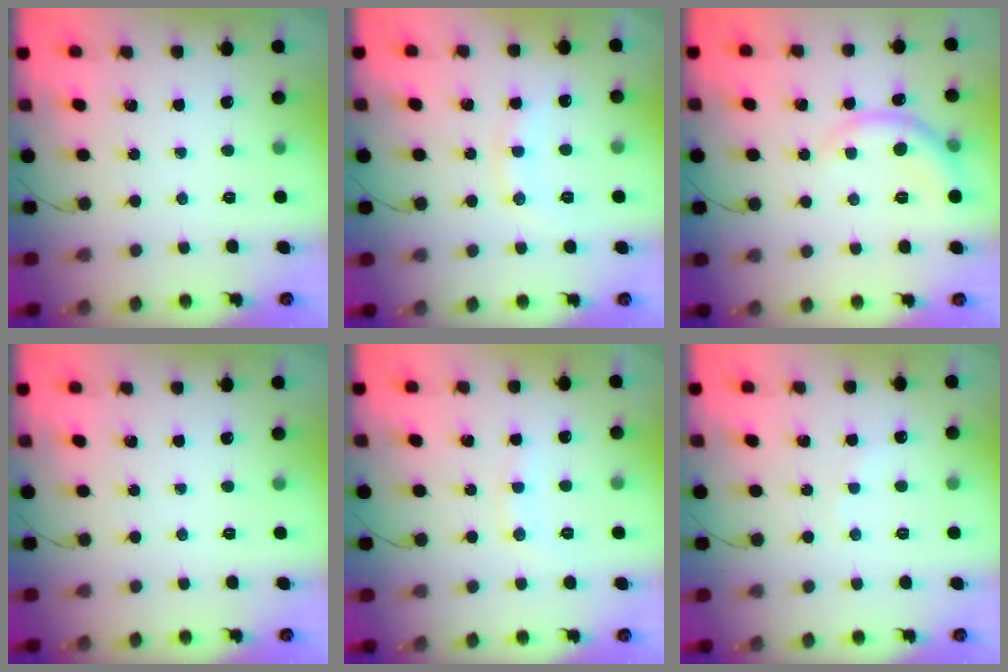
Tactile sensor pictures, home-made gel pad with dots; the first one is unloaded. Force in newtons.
{"total": 8.9, "press": 8.8, "slide": 1.1}
{"total": 6.5, "press": 6.4, "slide": 0.9}
{"total": 0.0}
{"total": 7.3, "press": 7.2, "slide": 1.4}
{"total": 2.7, "press": 2.6, "slide": 0.5}